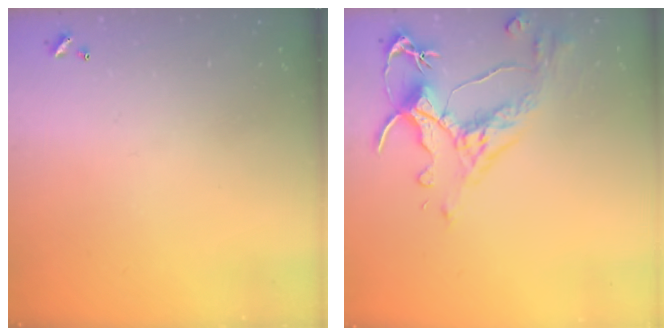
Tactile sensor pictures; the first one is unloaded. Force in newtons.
{"total": 3.7, "press": 3.4, "slide": 1.3}